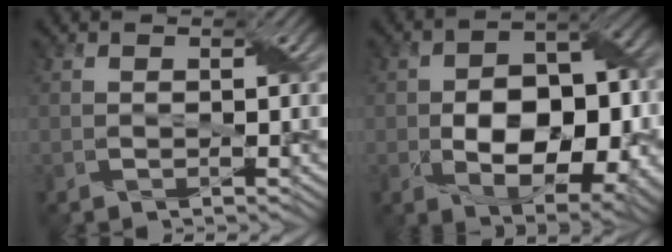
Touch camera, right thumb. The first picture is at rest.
{"total": 12.5, "force": [-2.2, 7.5, 9.8], "torque": [-0.153, -0.012, -0.026]}